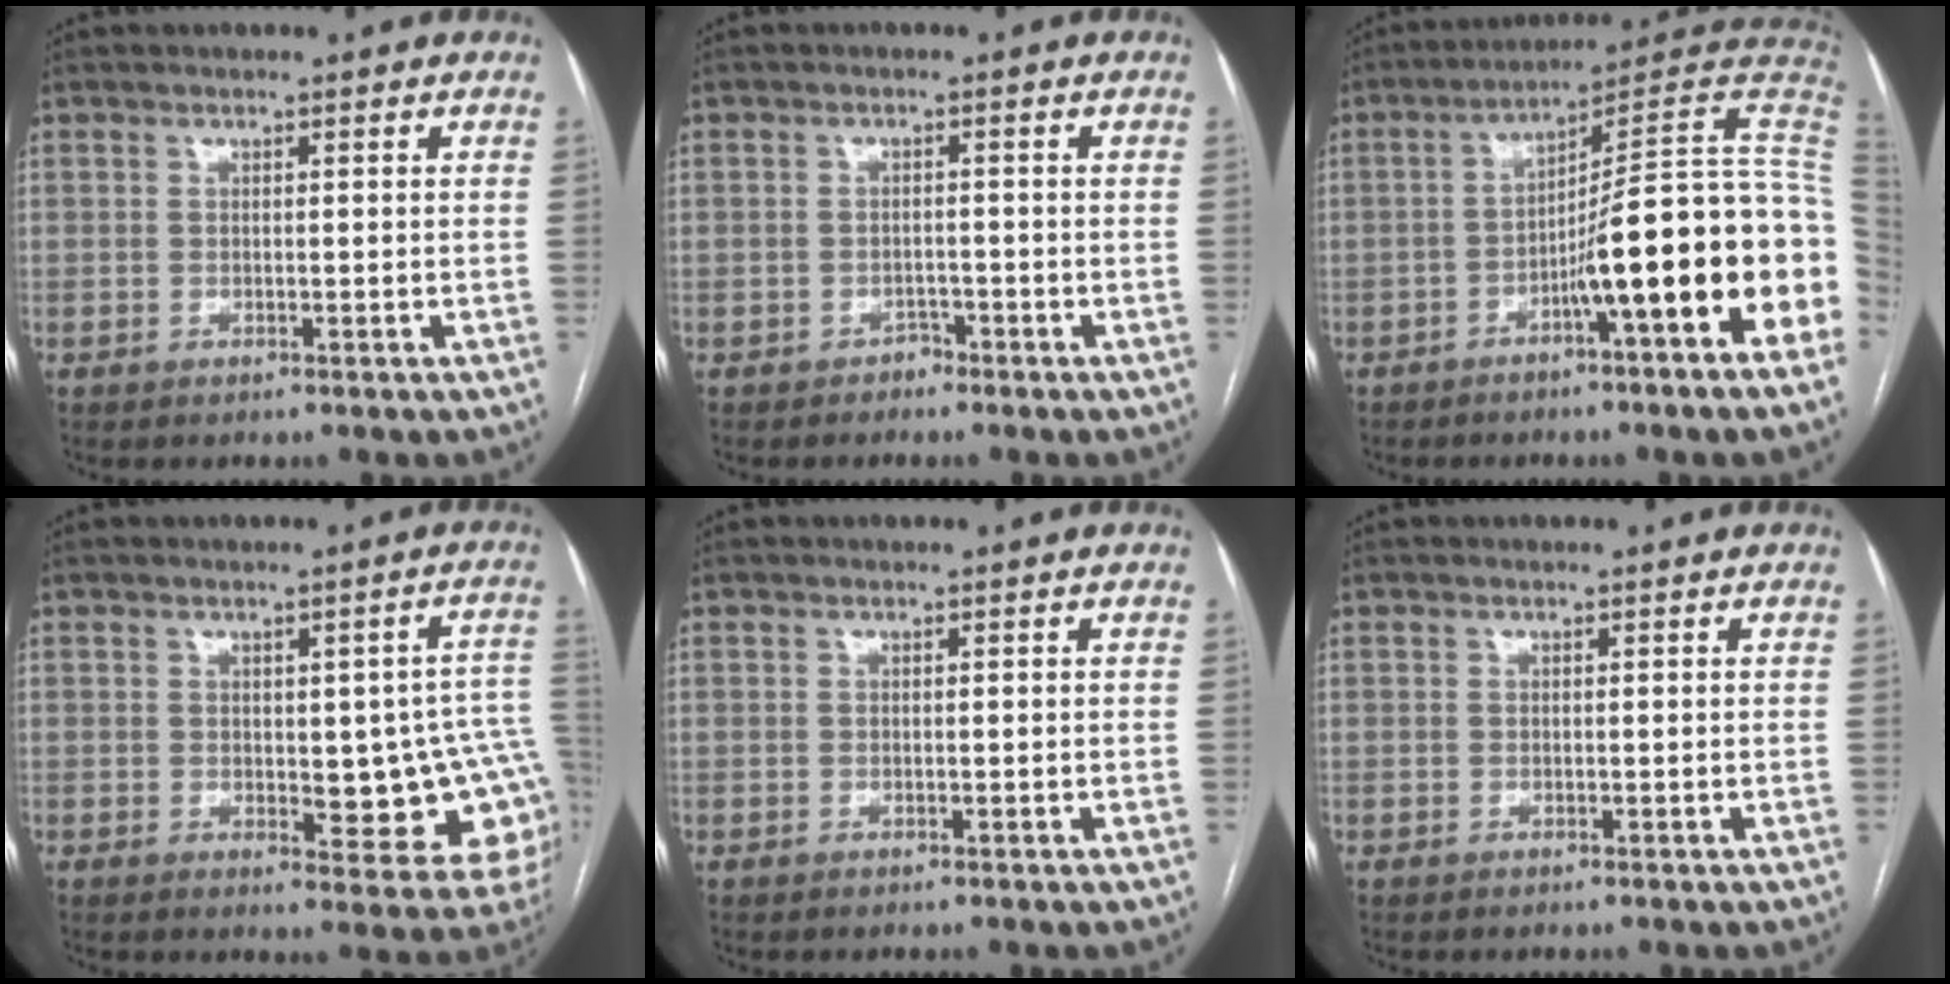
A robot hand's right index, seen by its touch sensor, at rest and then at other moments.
{"total": 1.5, "force": [-1.1, 1.0, 0.0], "torque": [0.002, 0.005, -0.022]}
{"total": 17.3, "force": [-4.3, -0.2, 16.8], "torque": [-0.167, 0.037, -0.065]}
{"total": 12.7, "force": [-0.7, 4.6, 11.8], "torque": [-0.101, 0.013, 0.000]}
{"total": 0.0}
{"total": 0.0}